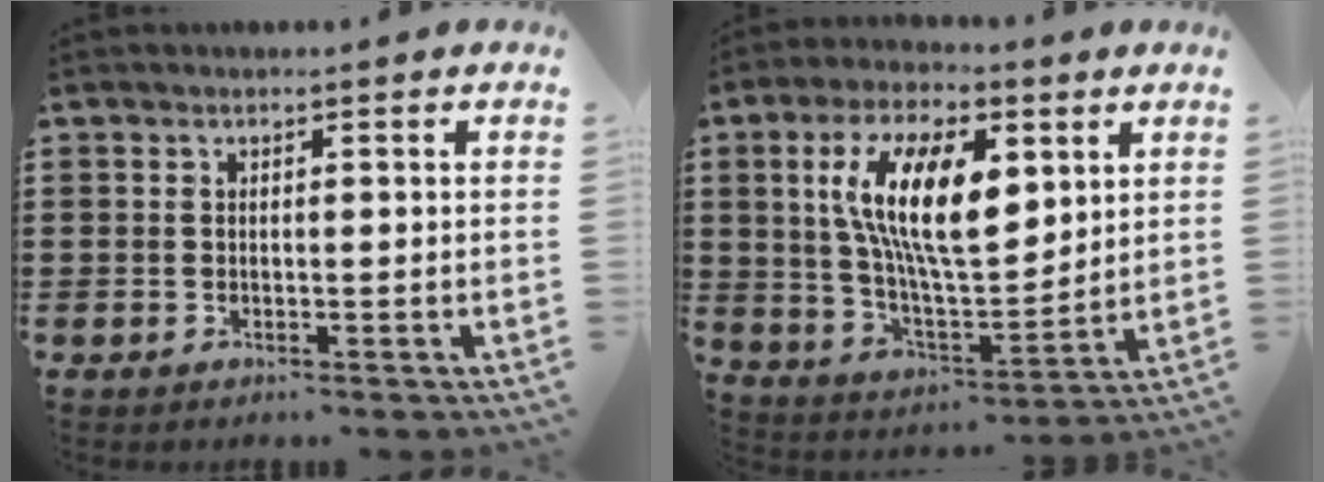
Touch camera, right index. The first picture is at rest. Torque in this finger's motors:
{"motor_torque": [2.14, 0.00, 1.05, 0.21]}